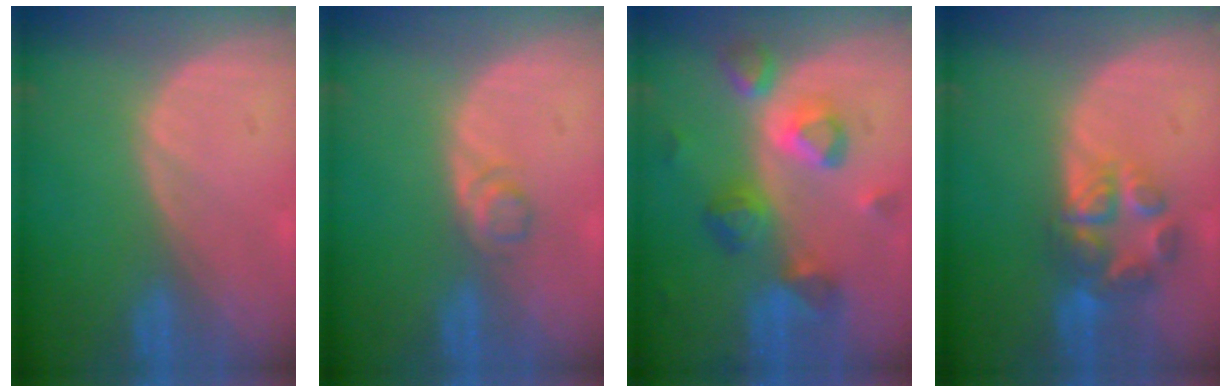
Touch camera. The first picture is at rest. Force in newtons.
{"total": 1.9, "press": 1.8, "slide": 0.2}
{"total": 8.8, "press": 7.9, "slide": 3.7}
{"total": 7.0, "press": 5.9, "slide": 3.7}